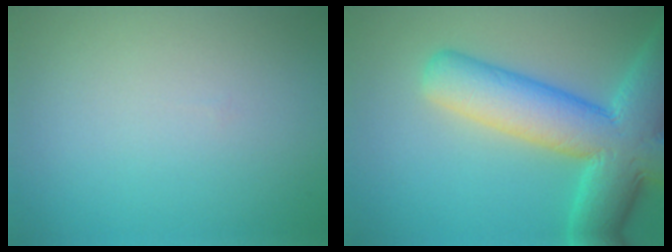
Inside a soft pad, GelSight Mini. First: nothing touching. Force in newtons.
{"total": 10.9, "press": 10.9, "slide": 0.5}